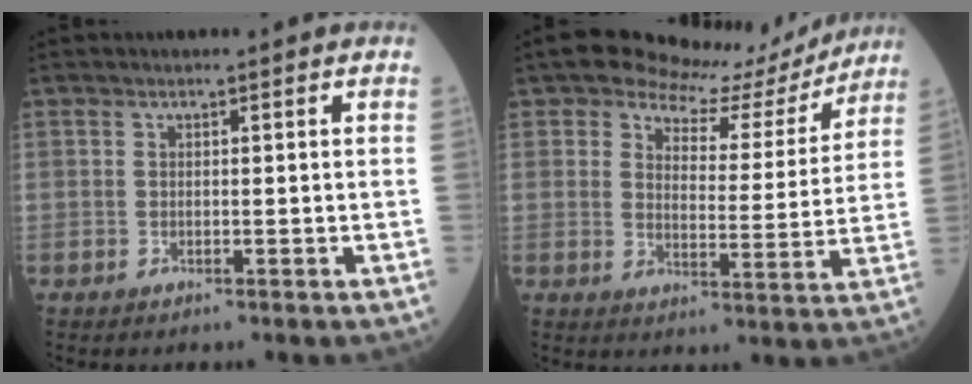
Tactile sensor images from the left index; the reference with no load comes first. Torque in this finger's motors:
{"motor_torque": [0.80, -0.95, 0.00, 0.00]}